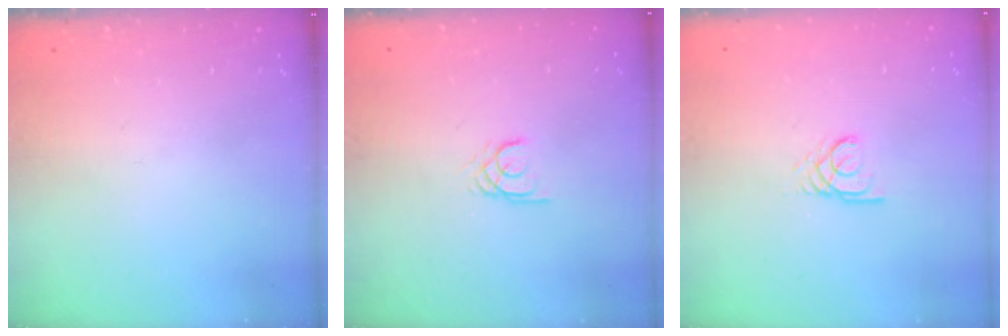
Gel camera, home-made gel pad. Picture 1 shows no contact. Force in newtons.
{"total": 1.7, "press": 1.7, "slide": 0.2}
{"total": 2.4, "press": 2.4, "slide": 0.3}